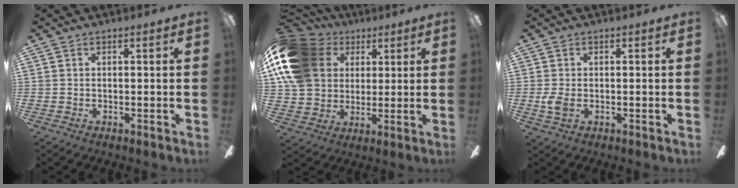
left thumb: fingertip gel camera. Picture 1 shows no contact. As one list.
[{"total": 20.5, "force": [5.8, 16.0, 11.4], "torque": [-0.247, 0.001, 0.109]}, {"total": 3.6, "force": [-0.8, 2.0, 2.9], "torque": [-0.069, -0.005, -0.016]}]